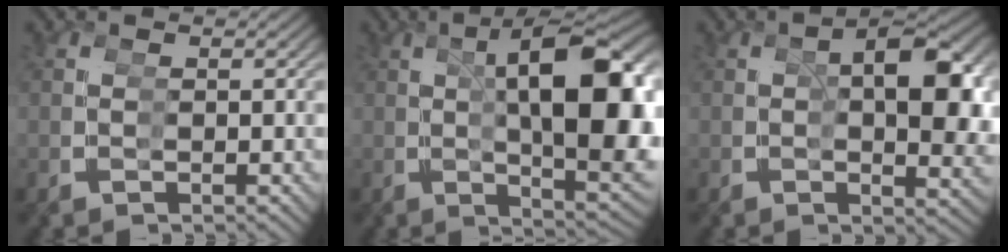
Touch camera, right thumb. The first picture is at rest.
{"total": 13.8, "force": [1.0, 4.4, 13.1], "torque": [-0.165, 0.012, 0.019]}
{"total": 6.7, "force": [0.9, 1.6, 6.4], "torque": [-0.073, 0.015, 0.012]}